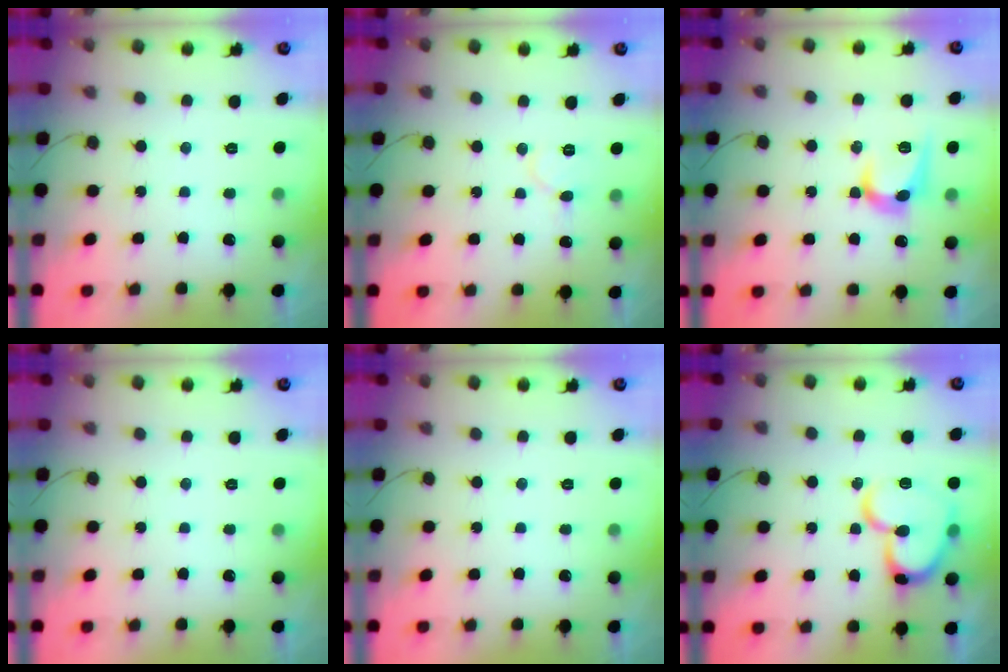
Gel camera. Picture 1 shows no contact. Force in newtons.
{"total": 5.0, "press": 4.9, "slide": 0.5}
{"total": 10.7, "press": 10.7, "slide": 0.6}
{"total": 0.0}
{"total": 0.0}
{"total": 17.5, "press": 17.4, "slide": 2.1}